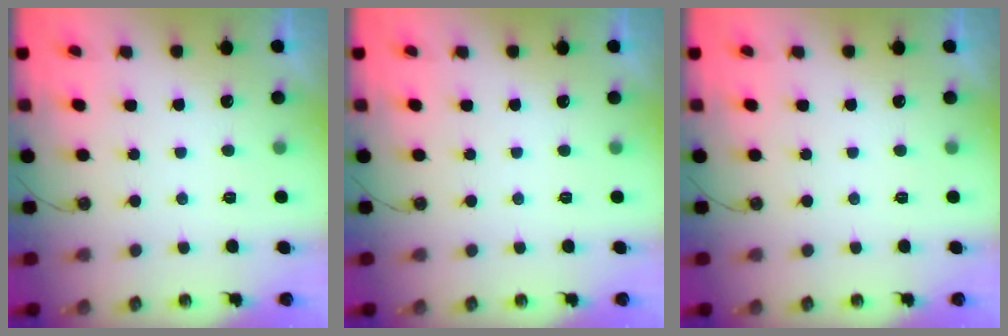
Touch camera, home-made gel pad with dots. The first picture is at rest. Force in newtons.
{"total": 0.0}
{"total": 0.0}